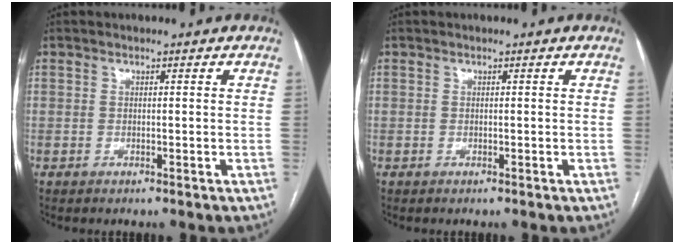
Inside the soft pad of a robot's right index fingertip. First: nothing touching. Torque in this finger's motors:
{"motor_torque": [0.00, 0.00, 0.00, 0.00]}